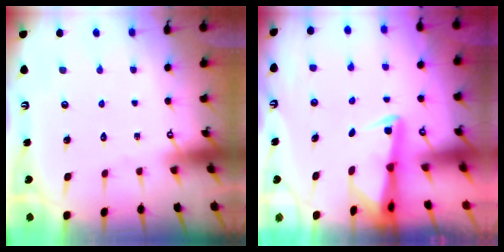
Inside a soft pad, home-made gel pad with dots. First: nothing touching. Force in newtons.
{"total": 2.4, "press": 2.3, "slide": 0.5}